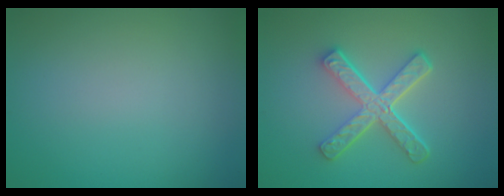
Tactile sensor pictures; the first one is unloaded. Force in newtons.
{"total": 5.1, "press": 3.7, "slide": 3.4}